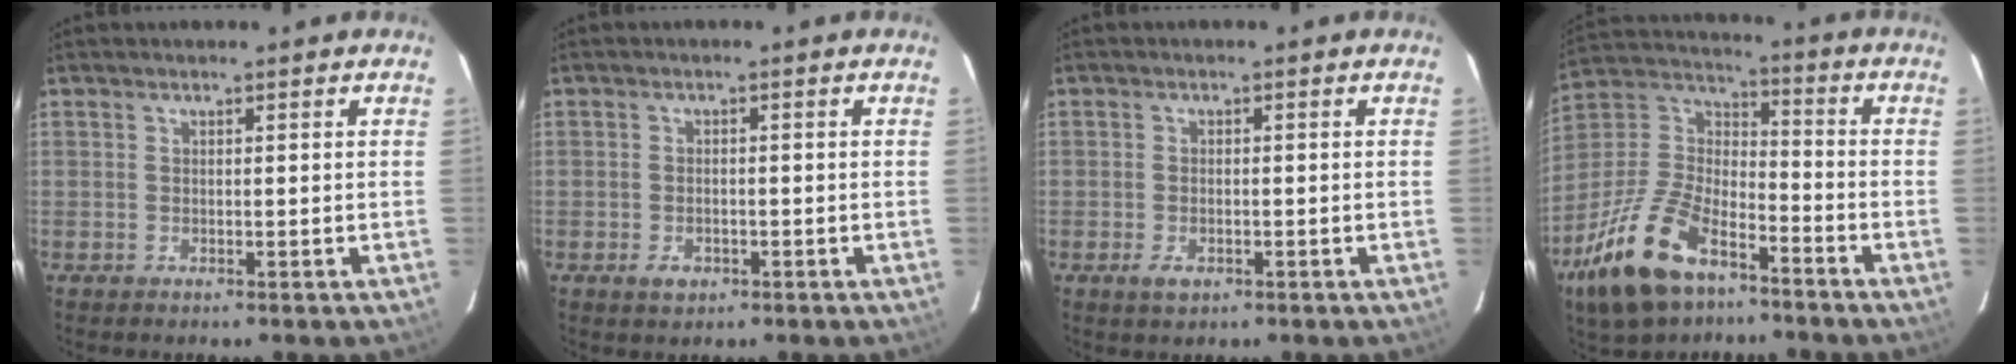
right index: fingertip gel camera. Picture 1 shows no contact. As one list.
[{"total": 2.5, "force": [-1.2, 1.8, 1.4], "torque": [-0.027, -0.001, -0.017]}, {"total": 2.5, "force": [-1.2, 1.5, 1.6], "torque": [-0.033, -0.004, -0.018]}, {"total": 20.8, "force": [-12.5, 10.2, 13.1], "torque": [-0.286, -0.008, -0.229]}]